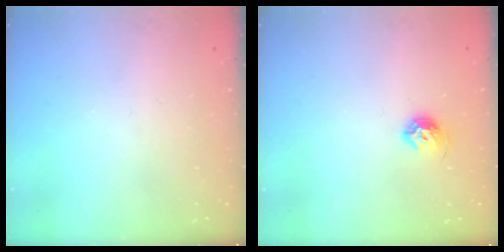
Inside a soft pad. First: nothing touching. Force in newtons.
{"total": 7.6, "press": 7.5, "slide": 1.1}